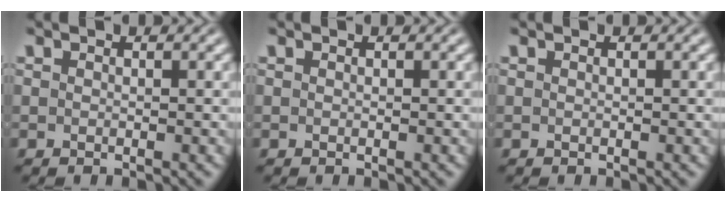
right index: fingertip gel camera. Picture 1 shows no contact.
{"total": 0.0}
{"total": 0.0}